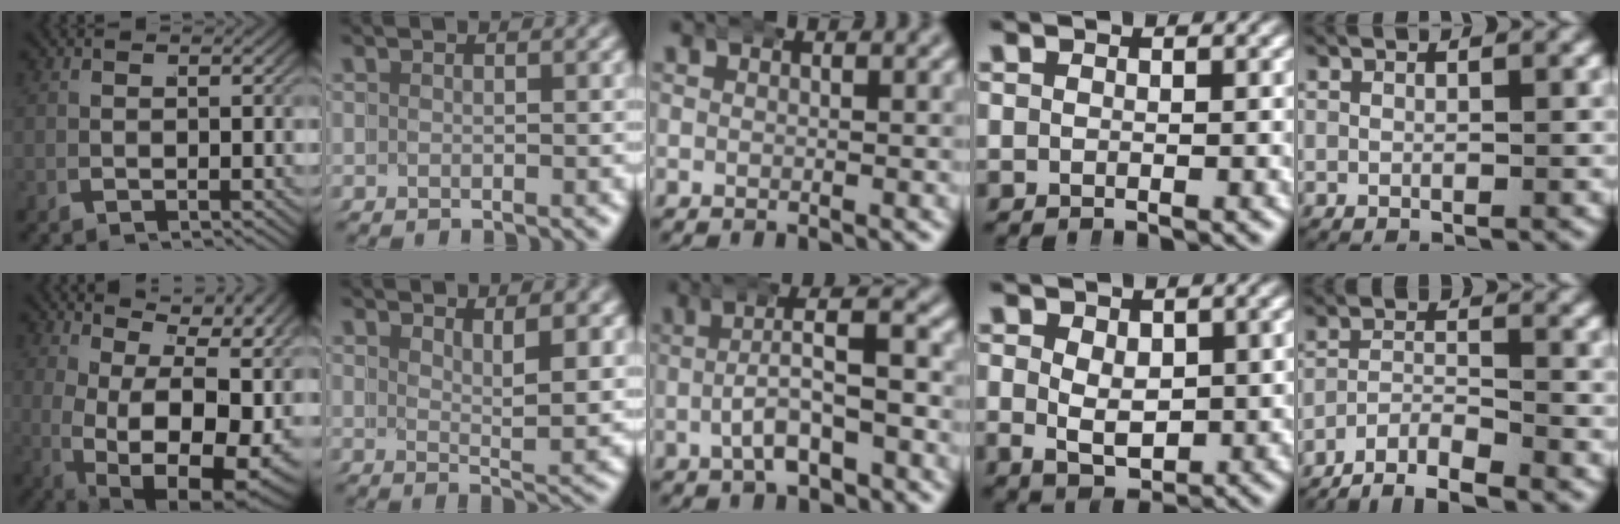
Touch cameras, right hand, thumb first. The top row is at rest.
{"thumb": {"total": 15.7, "force": [1.1, 9.5, 12.4], "torque": [-0.216, -0.057, 0.058]}, "index": {"total": 2.8, "force": [2.4, -0.9, 1.3], "torque": [-0.008, -0.015, 0.043]}, "middle": {"total": 4.1, "force": [-1.1, 1.5, 3.7], "torque": [-0.052, 0.007, -0.019]}, "ring": {"total": 4.2, "force": [-0.5, 2.8, 3.1], "torque": [-0.066, -0.032, 0.010]}, "little": {"total": 7.7, "force": [-7.0, 2.6, 1.8], "torque": [-0.032, -0.023, -0.115]}}